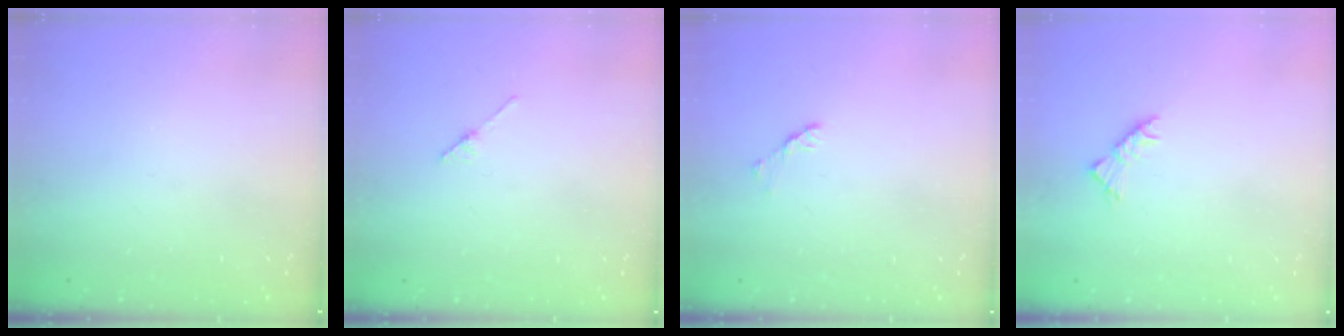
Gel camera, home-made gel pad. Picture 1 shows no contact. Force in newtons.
{"total": 2.1, "press": 2.1, "slide": 0.1}
{"total": 1.7, "press": 1.6, "slide": 0.4}
{"total": 4.1, "press": 3.9, "slide": 1.1}